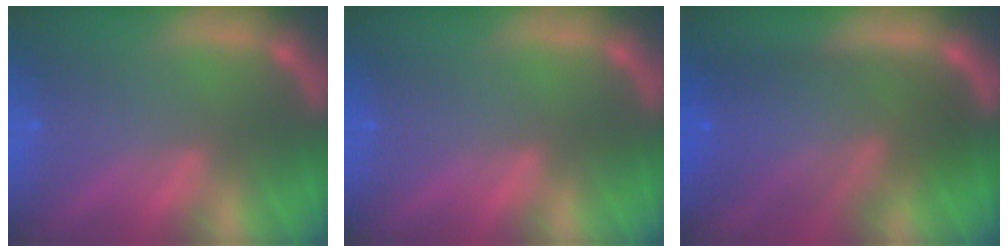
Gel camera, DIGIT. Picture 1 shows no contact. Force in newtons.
{"total": 0.0}
{"total": 10.0}